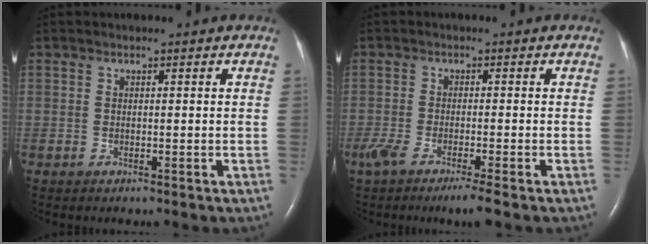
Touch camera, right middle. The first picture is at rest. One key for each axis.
{"total": 5.5, "fx": -3.7, "fy": 0.2, "fz": 4.0, "tx": -0.072, "ty": -0.016, "tz": -0.067}